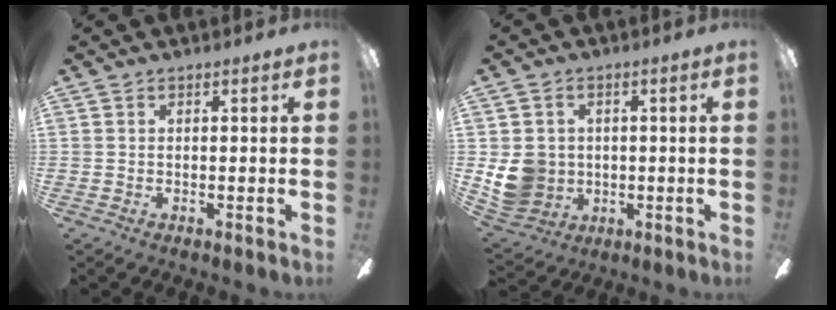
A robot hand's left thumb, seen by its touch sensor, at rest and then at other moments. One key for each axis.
{"total": 9.5, "fx": -0.2, "fy": 8.8, "fz": 3.5, "tx": -0.086, "ty": 0.006, "tz": 0.001}